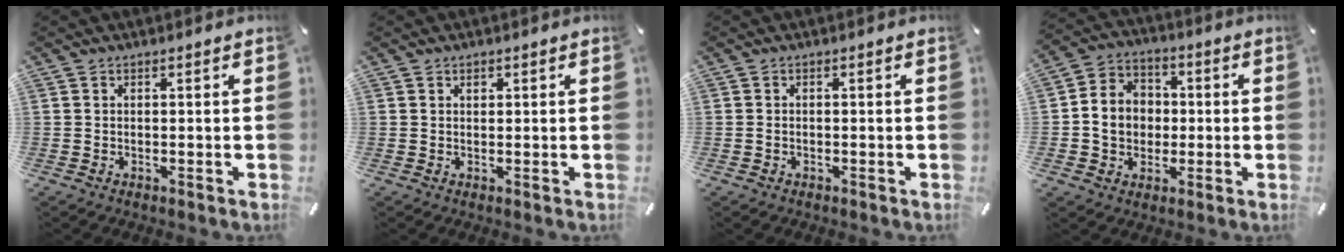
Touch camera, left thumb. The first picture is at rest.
{"total": 0.8, "force": [0.4, 0.6, 0.3], "torque": [0.002, -0.003, 0.006]}
{"total": 1.0, "force": [-0.4, 0.6, 0.6], "torque": [-0.012, 0.002, -0.009]}
{"total": 9.1, "force": [-0.7, 8.3, 3.6], "torque": [-0.078, 0.020, -0.010]}